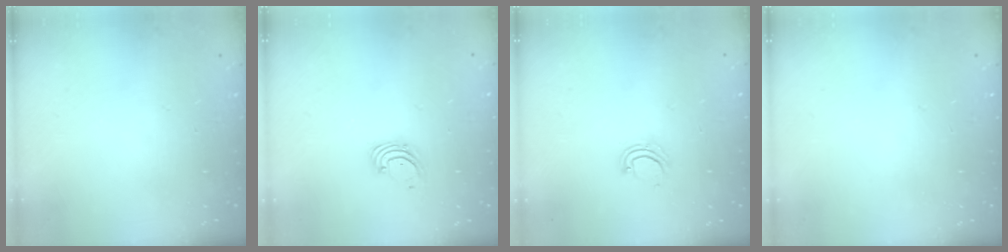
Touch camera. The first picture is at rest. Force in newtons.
{"total": 1.6, "press": 1.6, "slide": 0.1}
{"total": 2.2, "press": 2.2, "slide": 0.1}
{"total": 0.0}